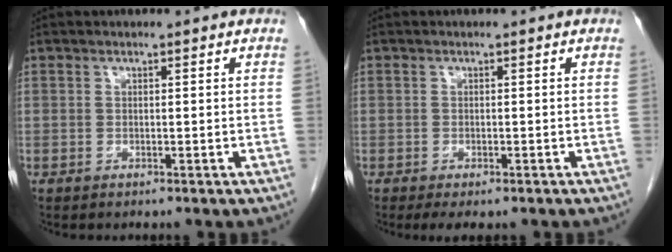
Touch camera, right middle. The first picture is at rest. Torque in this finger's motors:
{"motor_torque": [0.44, -0.40, 0.04, 0.04]}